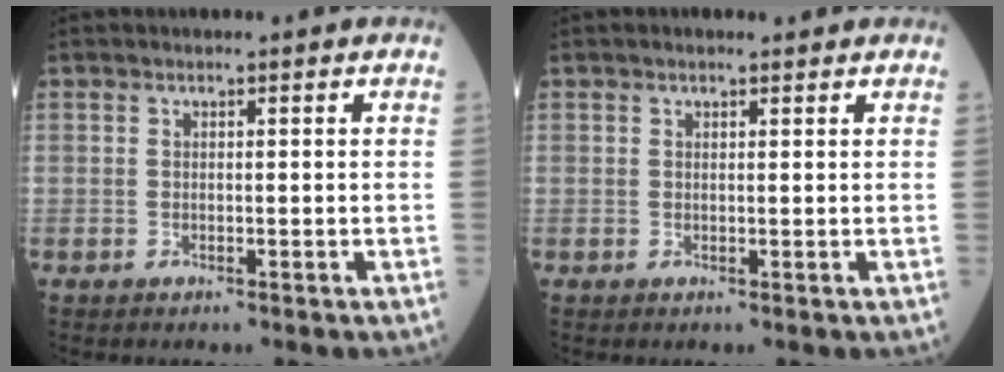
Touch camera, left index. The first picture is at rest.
{"total": 1.1, "force": [0.9, 0.4, 0.5], "torque": [-0.016, 0.008, 0.011]}